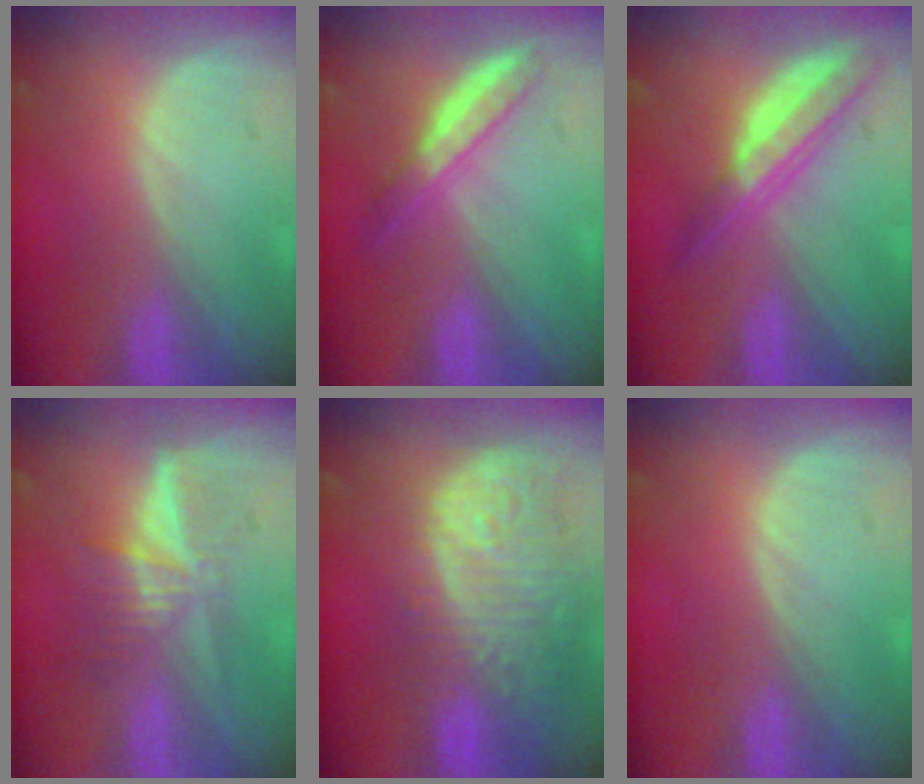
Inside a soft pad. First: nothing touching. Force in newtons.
{"total": 5.3, "press": 4.7, "slide": 2.4}
{"total": 6.7, "press": 5.7, "slide": 3.6}
{"total": 5.2, "press": 5.1, "slide": 1.0}
{"total": 13.6, "press": 11.4, "slide": 7.4}
{"total": 0.0}